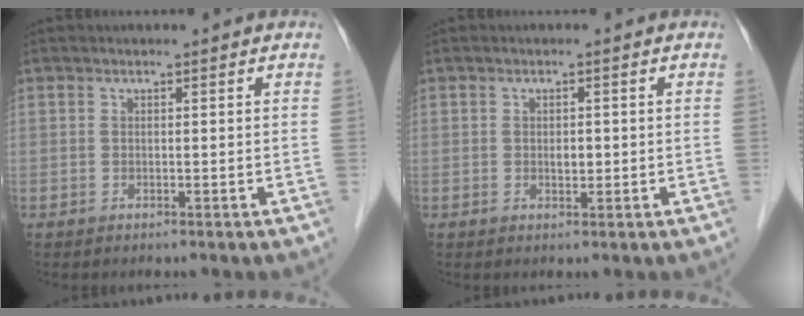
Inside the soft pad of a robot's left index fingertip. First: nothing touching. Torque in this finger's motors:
{"motor_torque": [0.05, 0.01, 0.02, 0.00]}